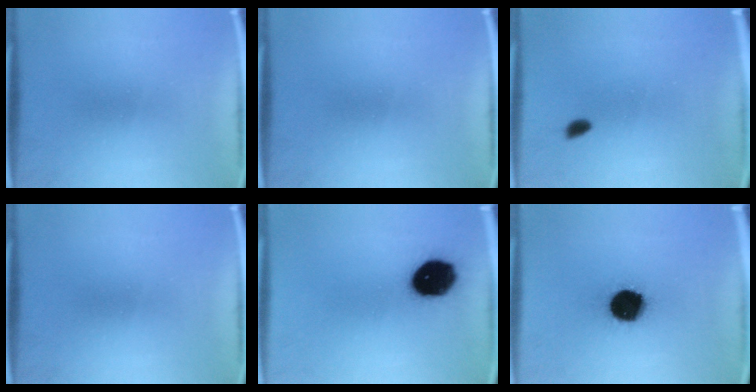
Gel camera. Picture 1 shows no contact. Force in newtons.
{"total": 0.0}
{"total": 1.5}
{"total": 0.0}
{"total": 15.4}
{"total": 15.2}